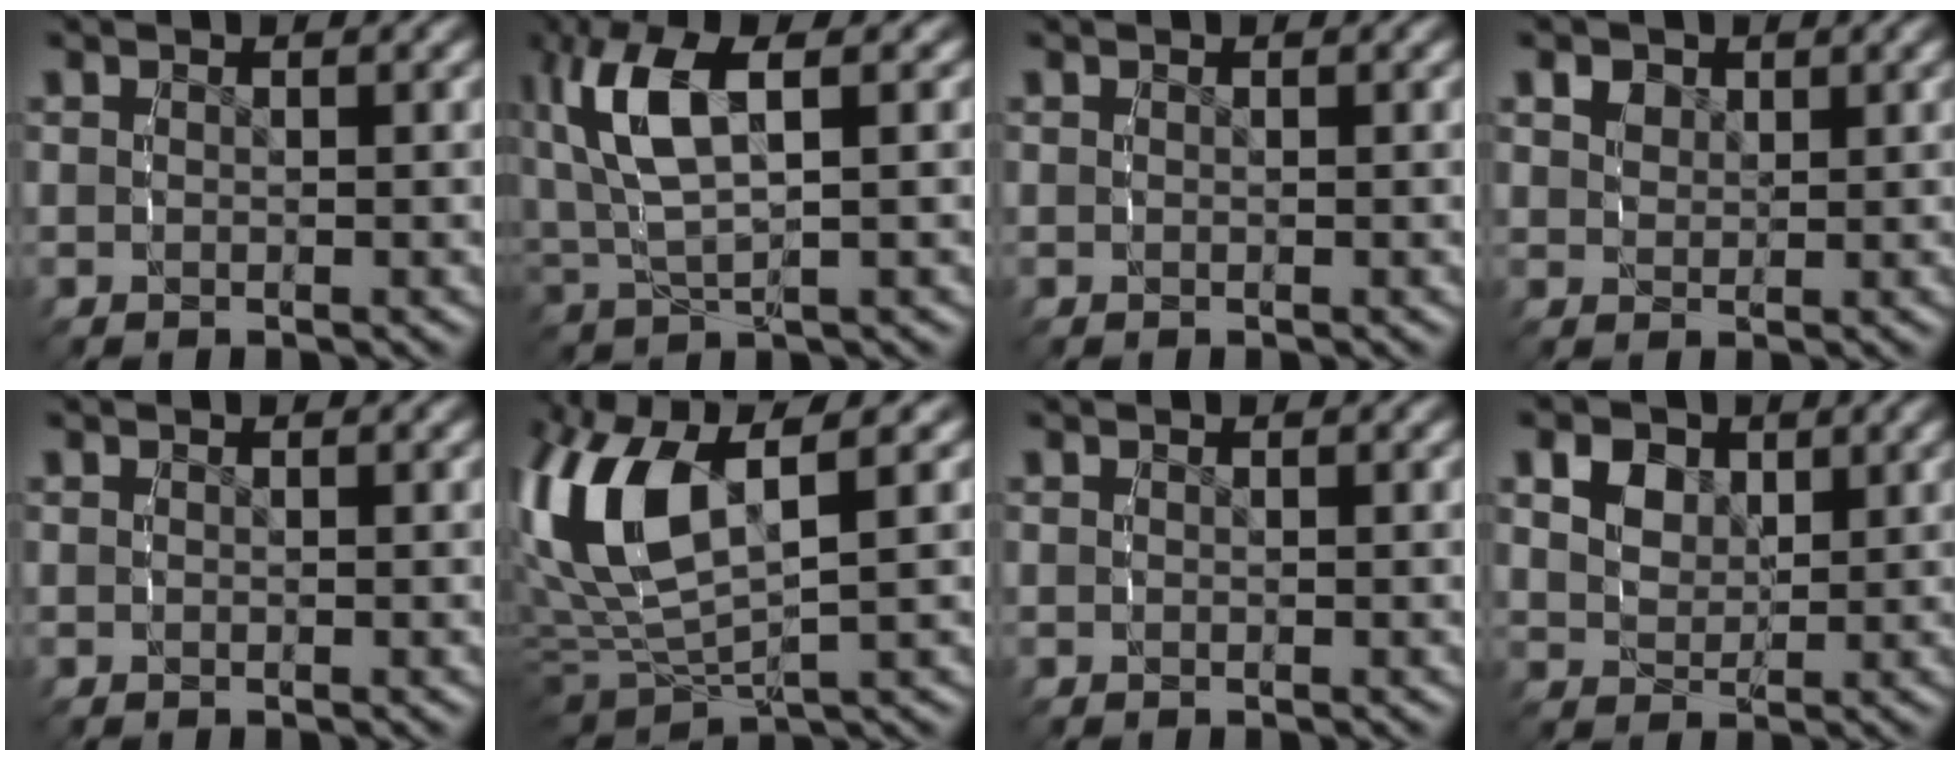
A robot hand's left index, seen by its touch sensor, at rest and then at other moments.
{"total": 6.2, "force": [1.4, 3.2, 5.2], "torque": [-0.133, -0.001, 0.030]}
{"total": 0.0}
{"total": 1.6, "force": [1.0, 1.2, 0.5], "torque": [-0.004, -0.001, 0.025]}
{"total": 0.0}
{"total": 8.4, "force": [1.8, 5.1, 6.5], "torque": [-0.167, 0.000, 0.035]}
{"total": 0.0}
{"total": 4.1, "force": [1.7, 3.2, 1.9], "torque": [-0.033, -0.004, 0.031]}